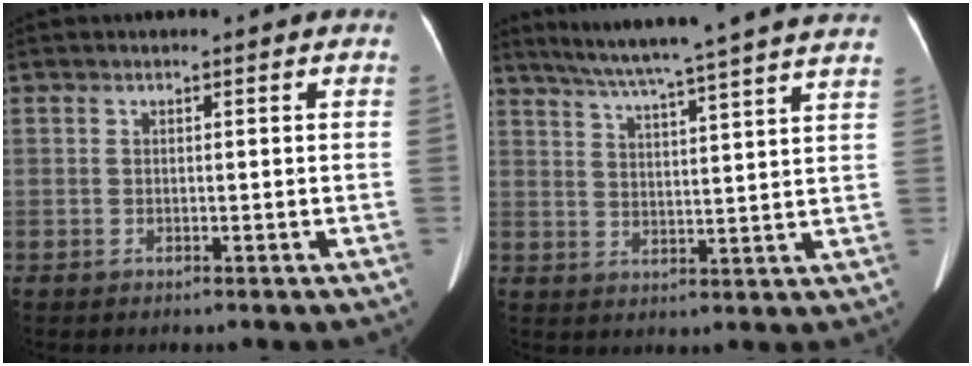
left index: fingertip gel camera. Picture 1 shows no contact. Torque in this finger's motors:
{"motor_torque": [0.65, -1.05, 0.10, 0.09]}